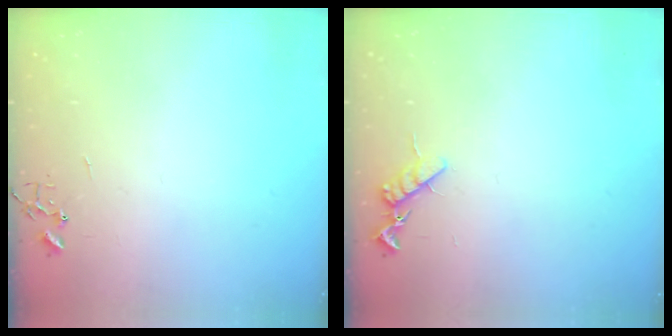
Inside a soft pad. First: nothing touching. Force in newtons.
{"total": 9.1, "press": 9.1, "slide": 0.6}